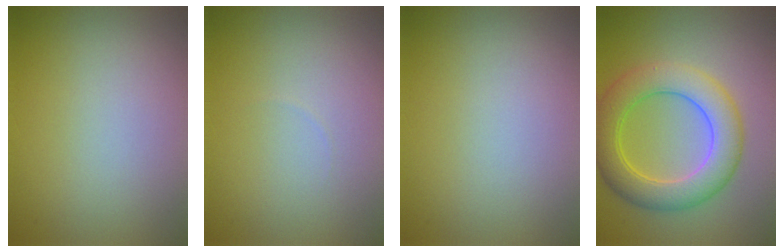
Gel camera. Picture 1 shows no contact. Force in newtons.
{"total": 0.0}
{"total": 0.0}
{"total": 6.6, "press": 6.6, "slide": 0.2}